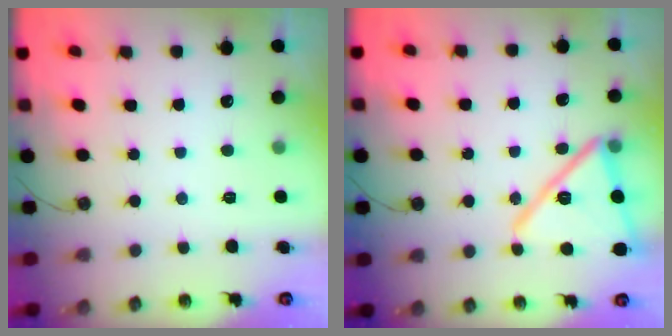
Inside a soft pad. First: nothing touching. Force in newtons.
{"total": 18.4, "press": 18.3, "slide": 1.1}